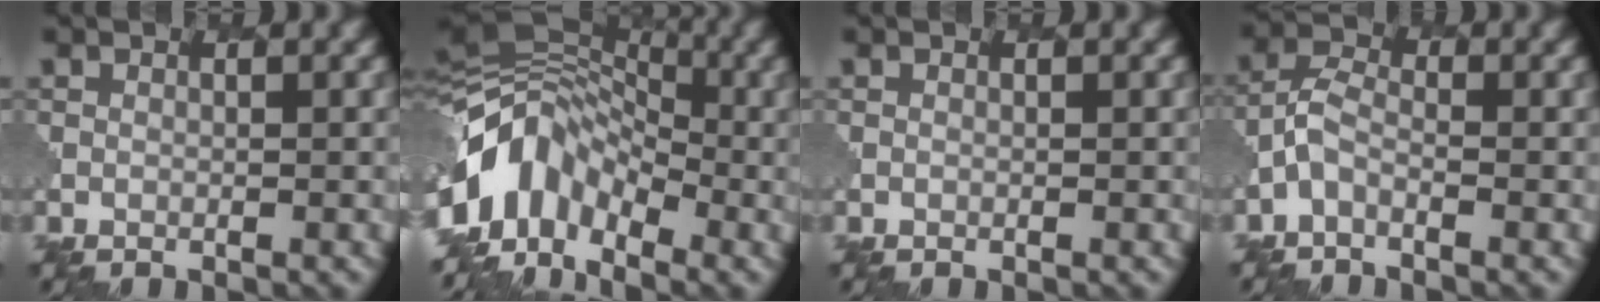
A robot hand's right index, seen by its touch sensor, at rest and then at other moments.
{"total": 9.0, "force": [-3.6, 5.8, 5.8], "torque": [-0.095, 0.010, -0.079]}
{"total": 0.0}
{"total": 2.0, "force": [-1.1, 1.0, 1.3], "torque": [-0.031, 0.008, -0.032]}